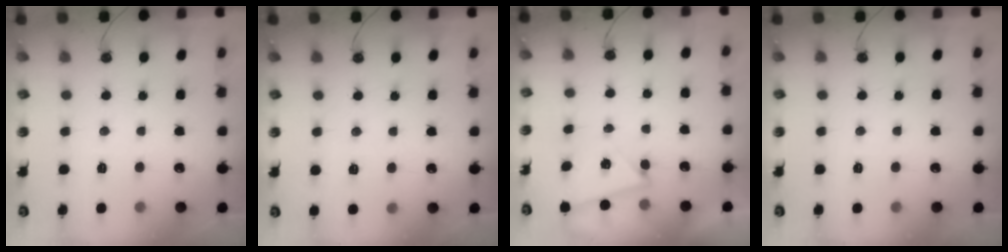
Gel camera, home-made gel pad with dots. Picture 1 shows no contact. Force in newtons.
{"total": 2.8, "press": 2.8, "slide": 0.3}
{"total": 2.7, "press": 2.0, "slide": 1.7}
{"total": 0.0}